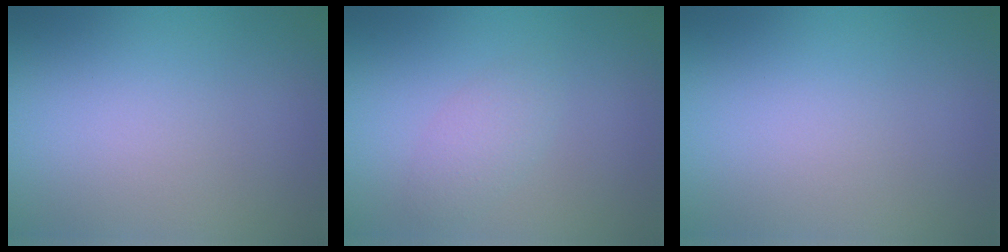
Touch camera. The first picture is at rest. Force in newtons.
{"total": 1.8, "press": 1.8, "slide": 0.1}
{"total": 0.0}